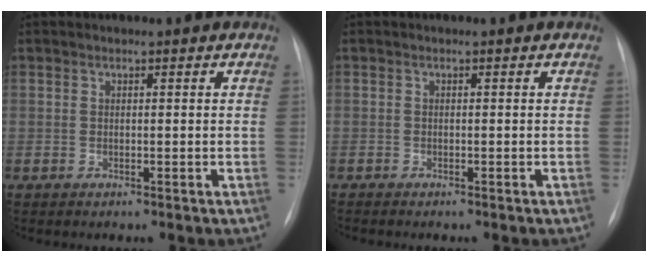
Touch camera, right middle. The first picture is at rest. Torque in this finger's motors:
{"motor_torque": [0.14, -0.12, -0.07, -0.12]}